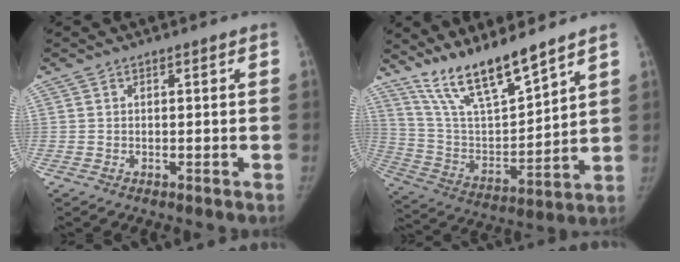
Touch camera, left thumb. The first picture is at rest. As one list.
[{"total": 15.4, "force": [12.4, 2.8, 8.6], "torque": [-0.139, -0.071, 0.244]}]